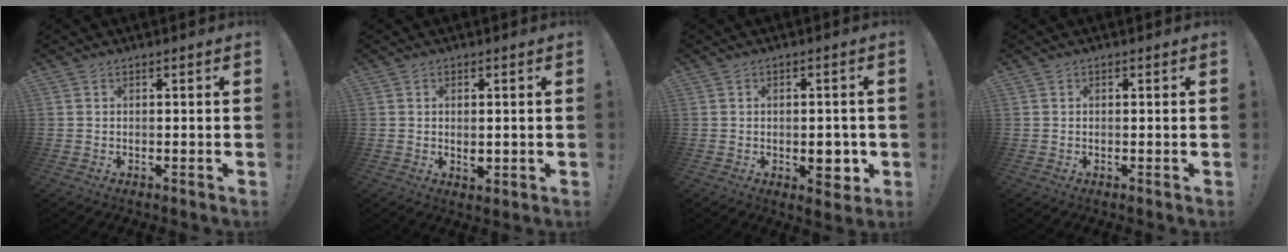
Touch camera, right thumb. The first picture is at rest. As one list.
[{"total": 3.8, "force": [0.7, 2.3, 3.0], "torque": [-0.026, -0.008, 0.011]}, {"total": 5.6, "force": [-1.0, 3.7, 4.1], "torque": [-0.043, 0.007, -0.014]}, {"total": 0.0}]